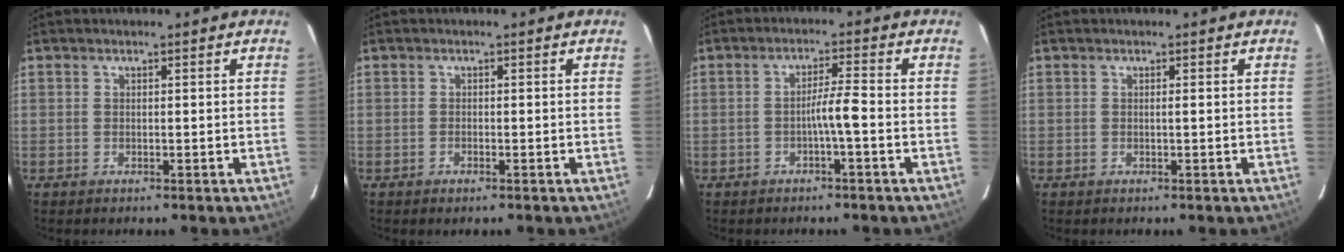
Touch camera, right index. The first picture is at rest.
{"total": 0.7, "force": [-0.4, 0.2, 0.5], "torque": [-0.012, -0.002, -0.001]}
{"total": 3.4, "force": [-1.1, -0.4, 3.2], "torque": [-0.050, 0.006, -0.020]}
{"total": 0.0}